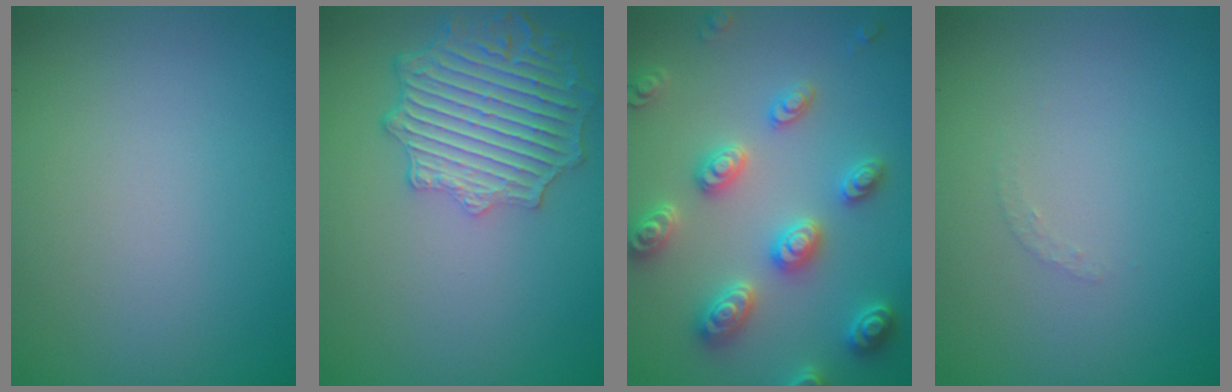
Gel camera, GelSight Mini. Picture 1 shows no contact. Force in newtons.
{"total": 6.2, "press": 5.1, "slide": 3.5}
{"total": 5.2, "press": 5.1, "slide": 1.1}
{"total": 0.7, "press": 0.7, "slide": 0.1}